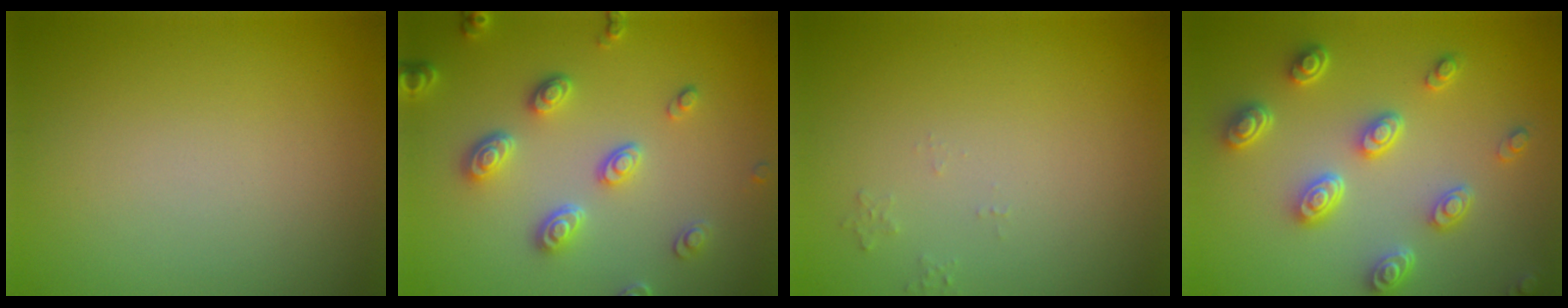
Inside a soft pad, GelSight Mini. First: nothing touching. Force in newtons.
{"total": 3.5, "press": 3.2, "slide": 1.4}
{"total": 0.8, "press": 0.7, "slide": 0.2}
{"total": 5.1, "press": 3.9, "slide": 3.2}